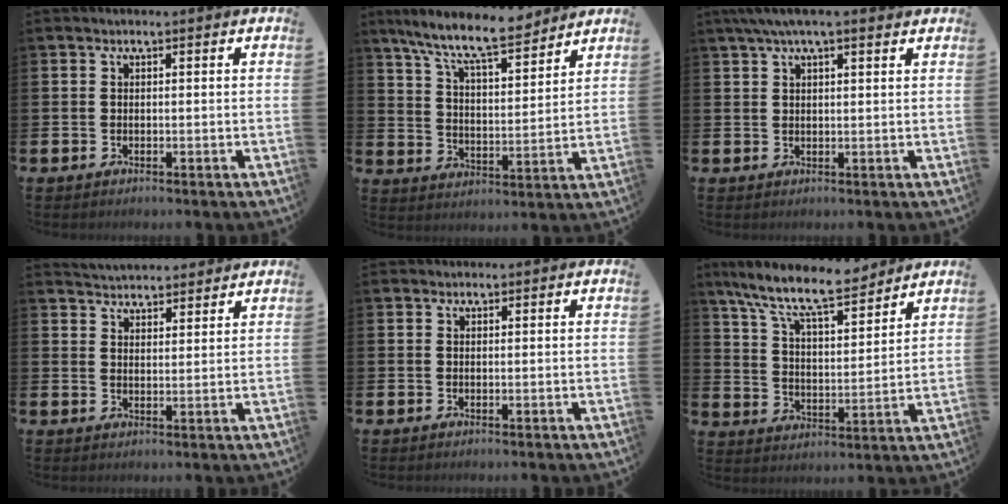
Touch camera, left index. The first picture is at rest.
{"total": 10.1, "force": [9.0, 1.6, 4.3], "torque": [-0.112, -0.048, 0.157]}
{"total": 4.5, "force": [3.4, 0.9, 2.8], "torque": [-0.059, -0.001, 0.060]}
{"total": 4.3, "force": [4.2, 0.6, -0.3], "torque": [-0.005, -0.023, 0.078]}
{"total": 0.6, "force": [0.6, 0.2, 0.1], "torque": [0.008, -0.002, 0.009]}
{"total": 10.8, "force": [9.2, 2.5, 5.1], "torque": [-0.131, -0.051, 0.161]}